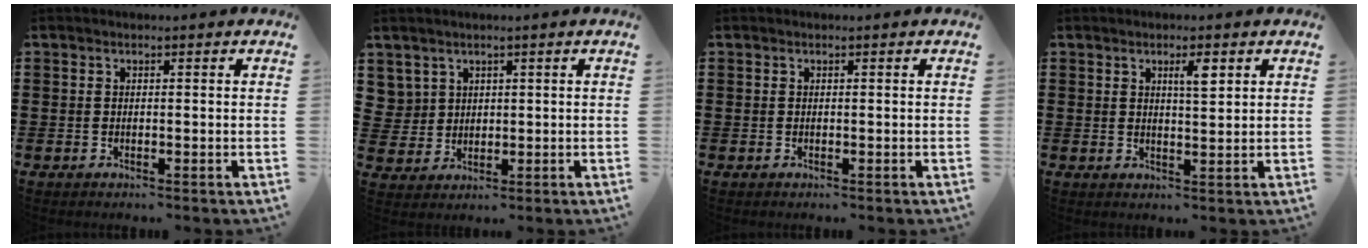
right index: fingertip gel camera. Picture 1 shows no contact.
{"total": 3.2, "force": [1.7, 2.7, 0.1], "torque": [-0.018, 0.012, 0.033]}
{"total": 0.0}
{"total": 3.0, "force": [1.5, 0.6, 2.5], "torque": [-0.044, 0.002, 0.022]}